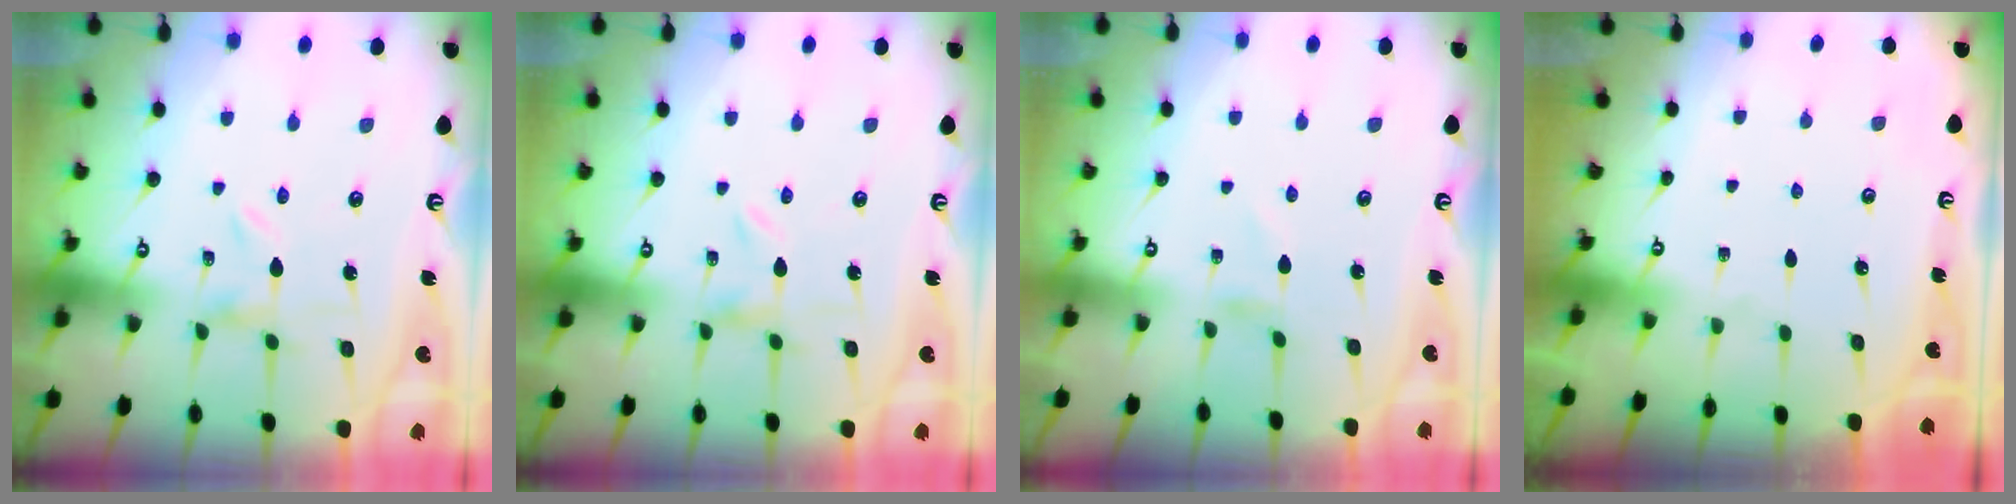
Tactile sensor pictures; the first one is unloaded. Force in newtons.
{"total": 0.0}
{"total": 0.9, "press": 0.8, "slide": 0.1}
{"total": 0.0}